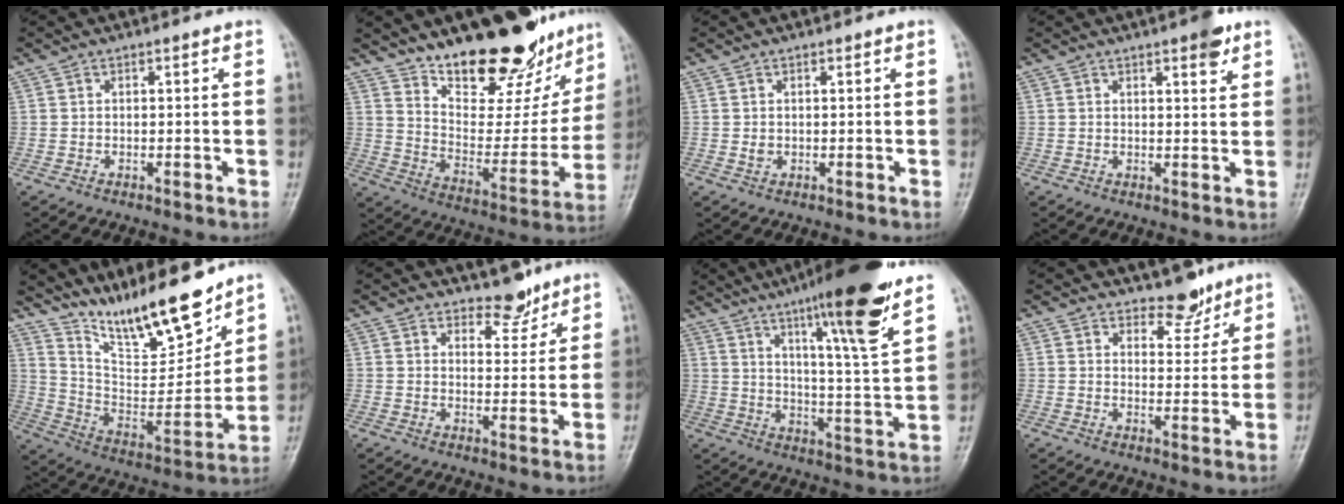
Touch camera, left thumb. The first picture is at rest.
{"total": 23.4, "force": [17.5, 9.5, 12.3], "torque": [-0.132, -0.102, 0.272]}
{"total": 1.0, "force": [0.1, 0.8, 0.5], "torque": [-0.005, -0.001, 0.005]}
{"total": 4.1, "force": [2.5, 1.2, 3.0], "torque": [-0.033, -0.012, 0.031]}
{"total": 18.0, "force": [14.8, 4.1, 9.4], "torque": [-0.115, -0.098, 0.270]}
{"total": 4.7, "force": [4.0, 2.1, 1.1], "torque": [0.010, -0.033, 0.063]}
{"total": 19.8, "force": [12.7, 1.6, 15.1], "torque": [-0.209, -0.060, 0.194]}
{"total": 5.1, "force": [4.3, 2.4, 1.4], "torque": [0.008, -0.034, 0.067]}